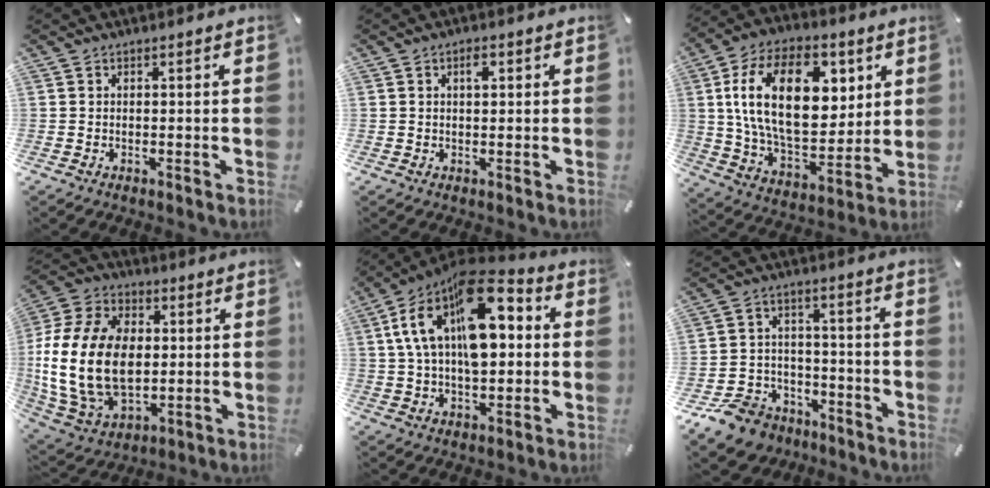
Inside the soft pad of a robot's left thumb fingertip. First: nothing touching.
{"total": 2.4, "force": [0.9, 1.4, 1.8], "torque": [-0.014, -0.003, 0.008]}
{"total": 23.5, "force": [6.3, 14.3, 17.5], "torque": [-0.327, -0.007, 0.104]}
{"total": 22.3, "force": [-0.3, 16.2, 15.4], "torque": [-0.343, 0.007, 0.001]}
{"total": 21.8, "force": [6.9, 12.8, 16.2], "torque": [-0.304, -0.035, 0.114]}
{"total": 10.5, "force": [-7.6, 6.7, 2.5], "torque": [-0.050, 0.058, -0.137]}